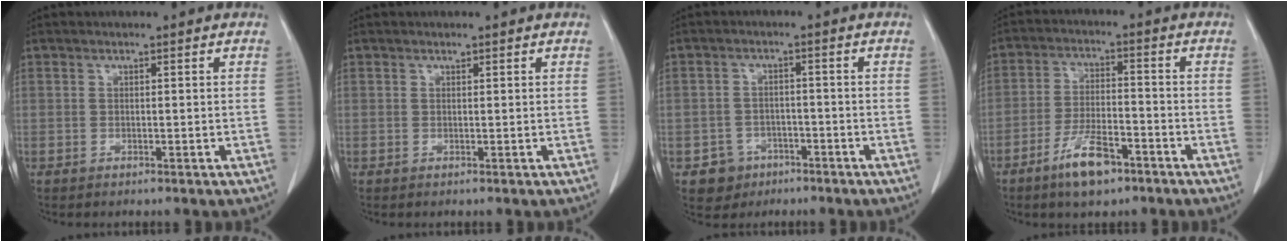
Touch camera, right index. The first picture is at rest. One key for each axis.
{"total": 0.0}
{"total": 4.6, "fx": -2.4, "fy": 3.9, "fz": 0.1, "tx": 0.001, "ty": 0.013, "tz": -0.033}
{"total": 8.1, "fx": -5.2, "fy": 2.5, "fz": 5.7, "tx": -0.111, "ty": -0.005, "tz": -0.092}